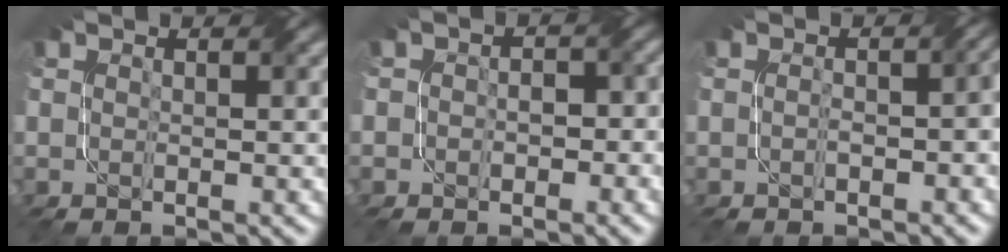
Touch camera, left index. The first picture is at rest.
{"total": 2.4, "force": [-0.3, 1.8, 1.6], "torque": [-0.008, 0.001, -0.010]}
{"total": 2.7, "force": [-0.5, 1.1, 2.4], "torque": [-0.027, 0.006, -0.007]}